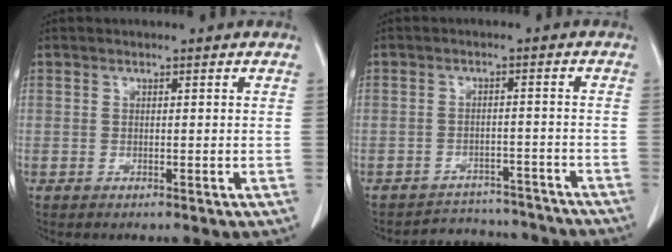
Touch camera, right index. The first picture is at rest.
{"total": 9.7, "force": [-9.2, 3.2, 0.1], "torque": [0.007, 0.024, -0.118]}